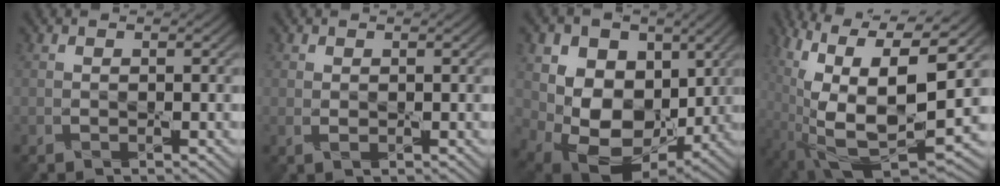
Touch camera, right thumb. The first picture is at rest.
{"total": 0.9, "force": [0.1, 0.6, 0.7], "torque": [-0.018, -0.002, 0.005]}
{"total": 14.1, "force": [2.4, 10.9, 8.7], "torque": [-0.184, -0.017, 0.049]}
{"total": 17.1, "force": [0.5, 7.8, 15.2], "torque": [-0.278, -0.027, 0.024]}